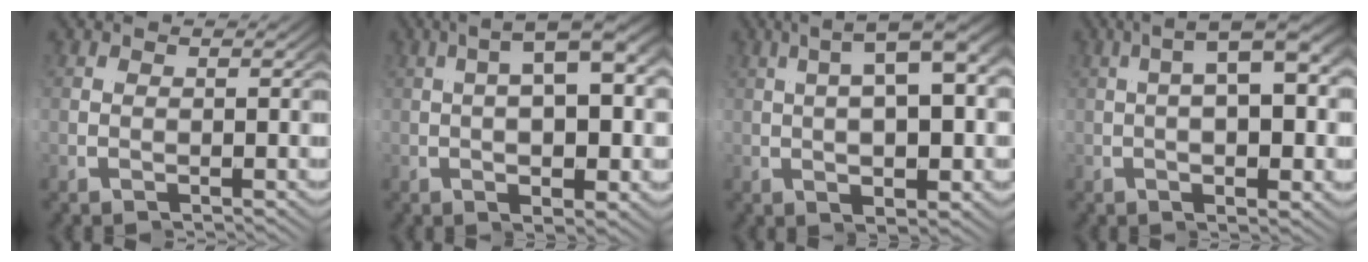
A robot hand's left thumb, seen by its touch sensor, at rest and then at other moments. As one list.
[{"total": 5.8, "force": [0.7, 1.3, 5.6], "torque": [-0.067, 0.040, -0.006]}, {"total": 6.2, "force": [0.7, 1.3, 6.0], "torque": [-0.065, 0.044, -0.007]}, {"total": 5.8, "force": [0.9, 1.4, 5.6], "torque": [-0.070, 0.037, -0.006]}]